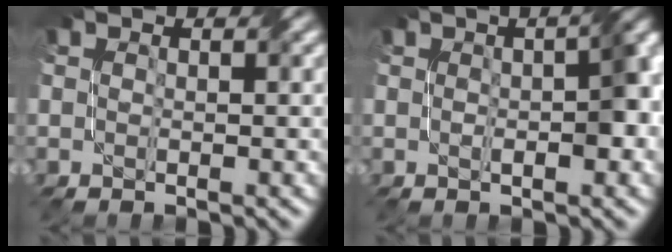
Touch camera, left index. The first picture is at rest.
{"total": 5.1, "force": [0.2, 1.6, 4.8], "torque": [-0.059, 0.011, 0.002]}